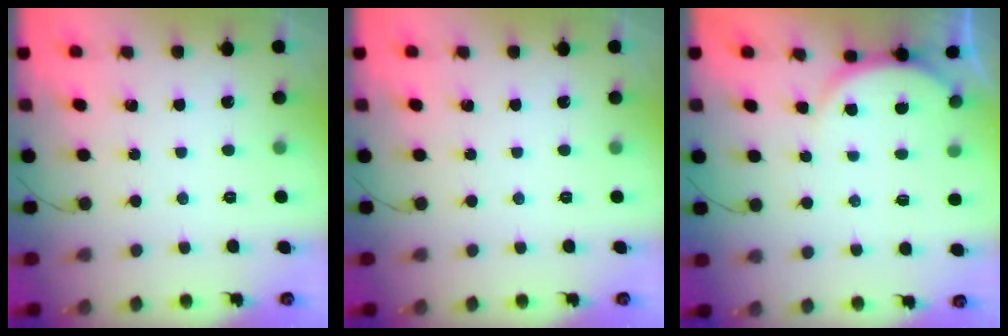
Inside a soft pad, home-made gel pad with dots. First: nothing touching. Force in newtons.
{"total": 0.0}
{"total": 3.9, "press": 3.9, "slide": 0.5}